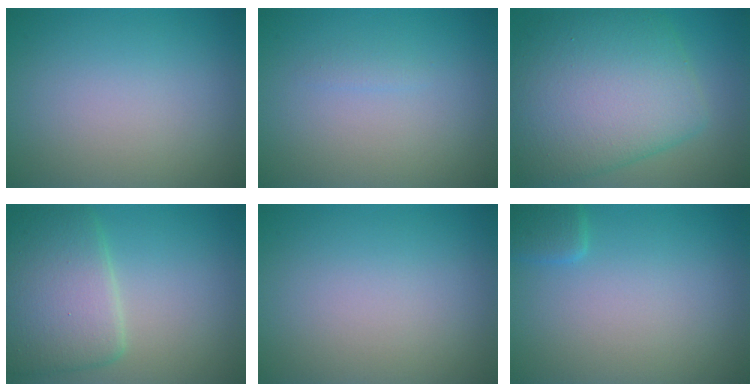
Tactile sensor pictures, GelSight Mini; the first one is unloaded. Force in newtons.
{"total": 0.6, "press": 0.6, "slide": 0.0}
{"total": 10.3, "press": 10.3, "slide": 0.2}
{"total": 6.2, "press": 6.2, "slide": 0.2}
{"total": 0.0}
{"total": 1.5, "press": 1.5, "slide": 0.1}